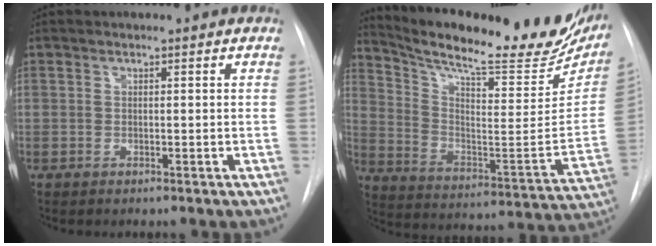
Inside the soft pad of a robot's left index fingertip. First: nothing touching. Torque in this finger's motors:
{"motor_torque": [0.63, -0.91, 0.32, 0.09]}